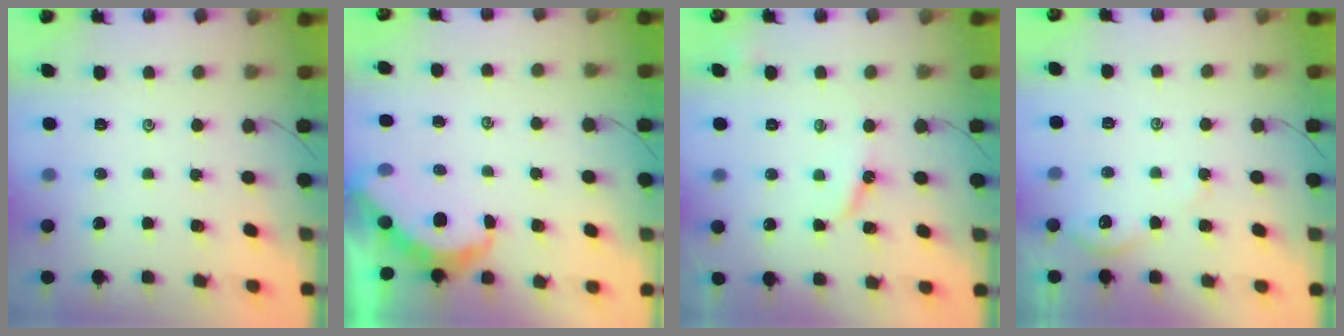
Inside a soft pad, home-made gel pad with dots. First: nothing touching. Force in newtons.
{"total": 5.4, "press": 5.4, "slide": 0.1}
{"total": 4.9, "press": 4.9, "slide": 0.6}
{"total": 2.4, "press": 2.4, "slide": 0.3}